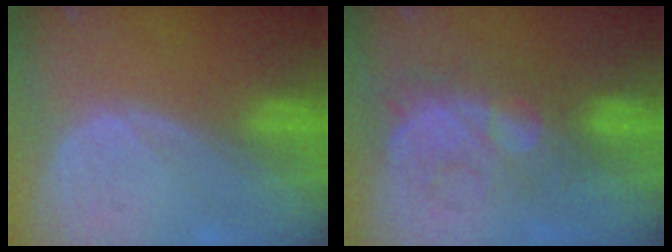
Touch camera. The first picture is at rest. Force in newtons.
{"total": 8.8, "press": 7.6, "slide": 4.5}